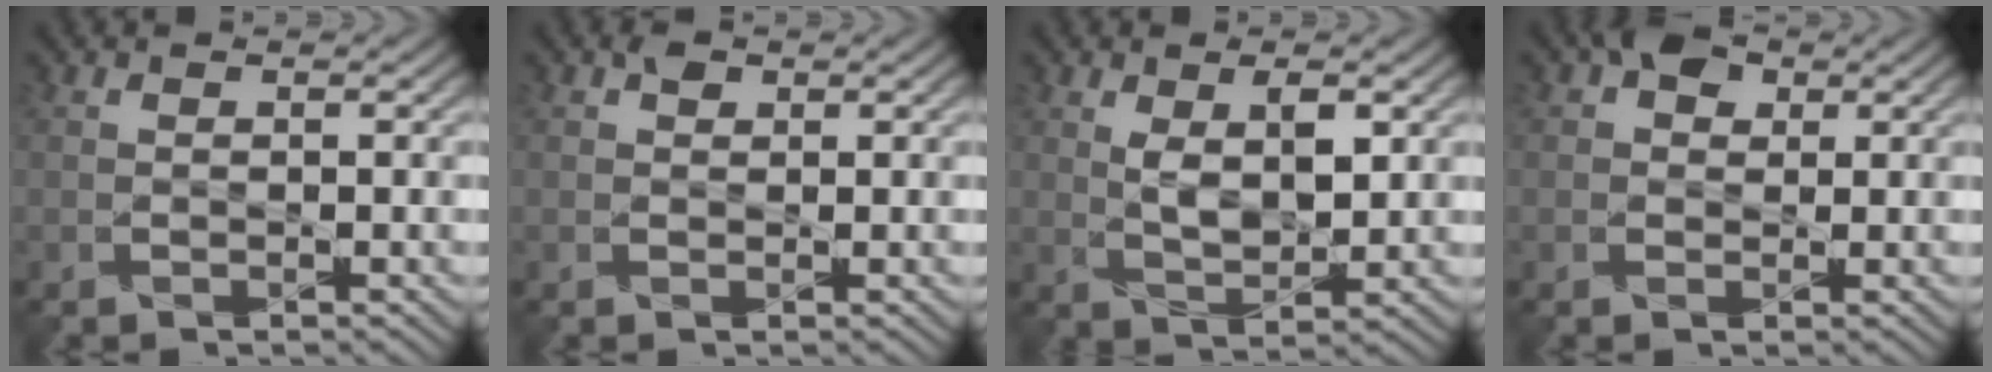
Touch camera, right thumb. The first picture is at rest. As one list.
[{"total": 1.1, "force": [0.6, 0.8, 0.5], "torque": [-0.008, -0.001, 0.009]}, {"total": 4.6, "force": [1.5, 2.2, 3.8], "torque": [-0.078, -0.007, 0.032]}, {"total": 3.1, "force": [1.3, 2.3, 1.6], "torque": [-0.027, 0.004, 0.014]}]